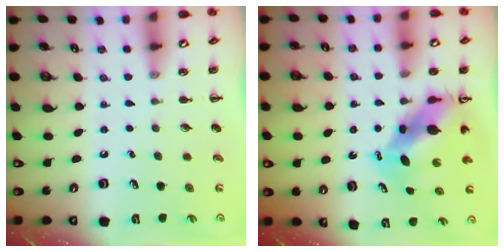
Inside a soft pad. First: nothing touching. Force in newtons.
{"total": 8.4, "press": 8.0, "slide": 2.5}